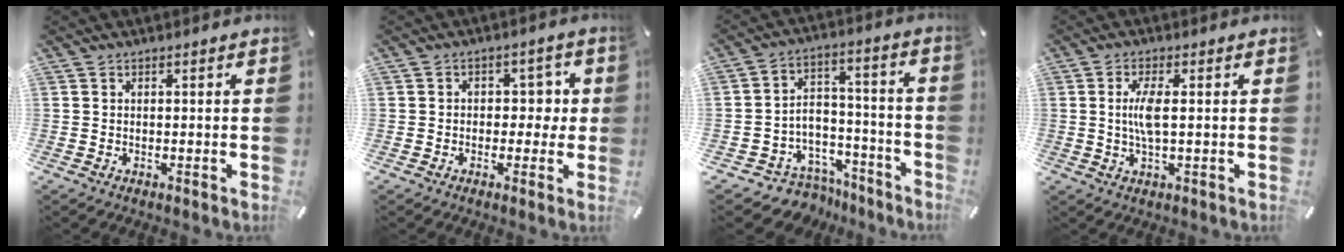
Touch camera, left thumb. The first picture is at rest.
{"total": 3.6, "force": [-0.5, 2.8, 2.2], "torque": [-0.021, 0.004, -0.019]}
{"total": 8.3, "force": [-4.8, 6.7, 0.6], "torque": [-0.003, 0.030, -0.076]}
{"total": 5.9, "force": [0.5, 1.7, 5.6], "torque": [-0.121, -0.005, 0.002]}